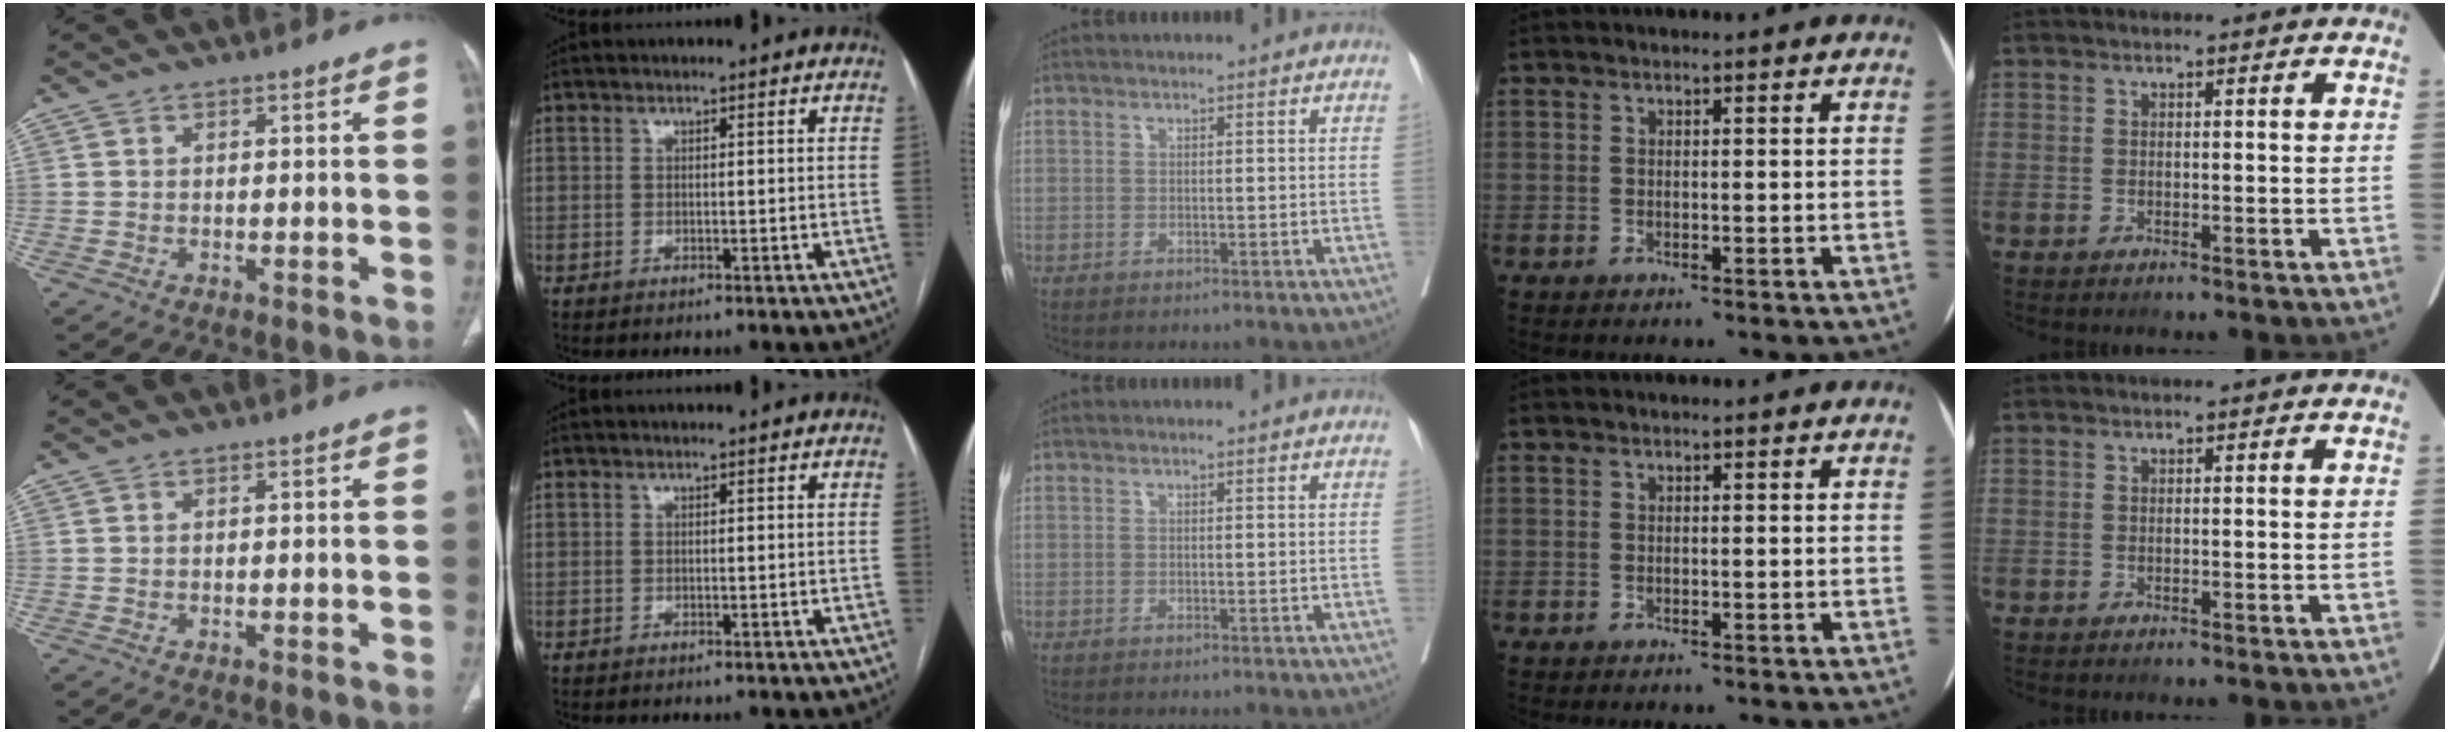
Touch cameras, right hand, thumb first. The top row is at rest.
{}